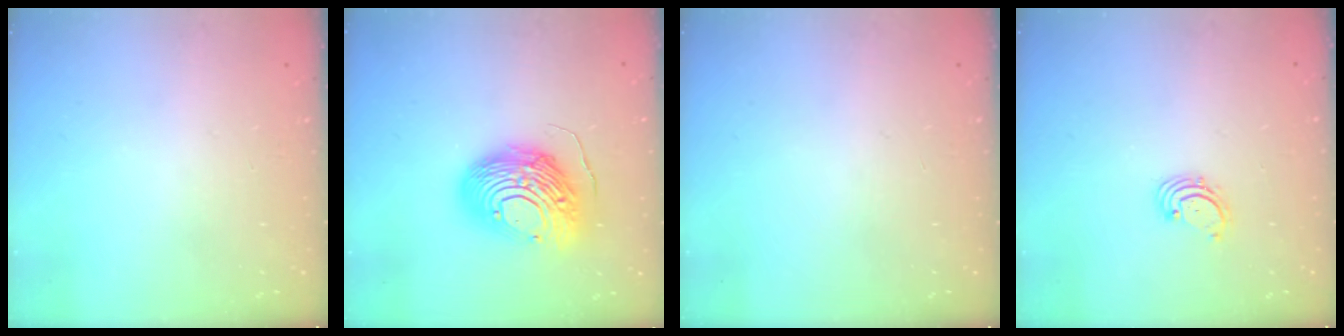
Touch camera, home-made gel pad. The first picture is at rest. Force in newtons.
{"total": 16.2, "press": 16.2, "slide": 1.3}
{"total": 0.0}
{"total": 1.6, "press": 1.6, "slide": 0.2}